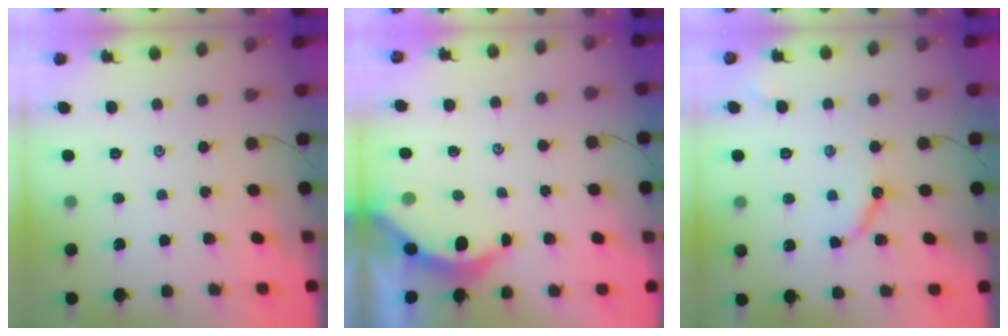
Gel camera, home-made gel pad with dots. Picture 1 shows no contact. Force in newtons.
{"total": 3.8, "press": 3.7, "slide": 0.5}
{"total": 6.3, "press": 6.3, "slide": 0.4}